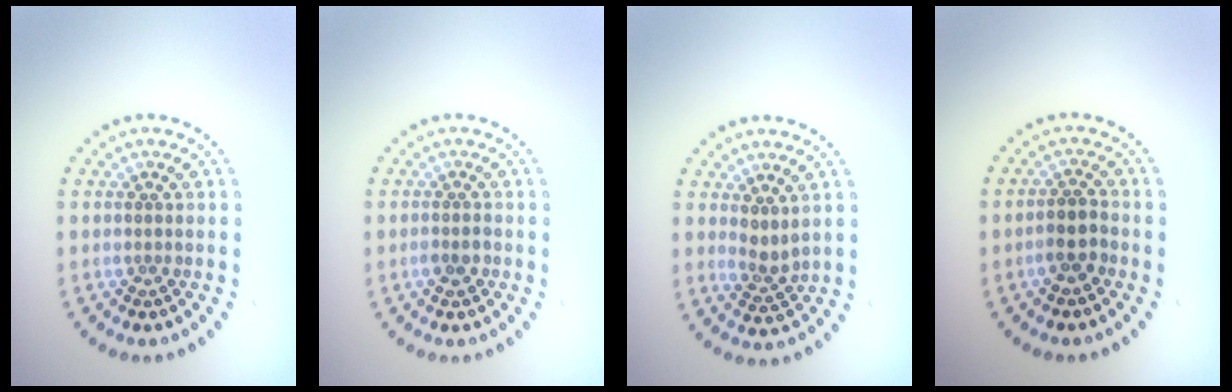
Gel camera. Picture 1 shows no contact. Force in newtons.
{"total": 1.3, "press": 1.2, "slide": 0.5}
{"total": 1.9, "press": 1.5, "slide": 1.1}
{"total": 2.1, "press": 1.8, "slide": 1.0}